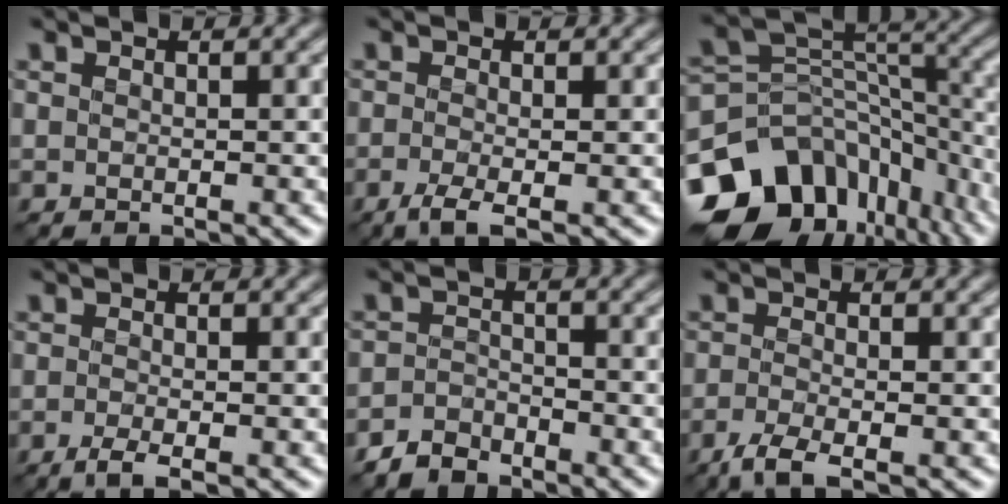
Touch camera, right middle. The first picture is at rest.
{"total": 2.2, "force": [-1.2, 0.4, 1.8], "torque": [-0.043, -0.007, -0.032]}
{"total": 14.4, "force": [-7.5, 10.3, 6.9], "torque": [-0.168, 0.011, -0.110]}
{"total": 1.9, "force": [-1.0, 0.3, 1.5], "torque": [-0.034, -0.006, -0.025]}
{"total": 2.5, "force": [-2.2, 1.0, 0.5], "torque": [-0.011, 0.004, -0.051]}
{"total": 2.6, "force": [-1.7, 0.4, 1.9], "torque": [-0.046, -0.009, -0.046]}